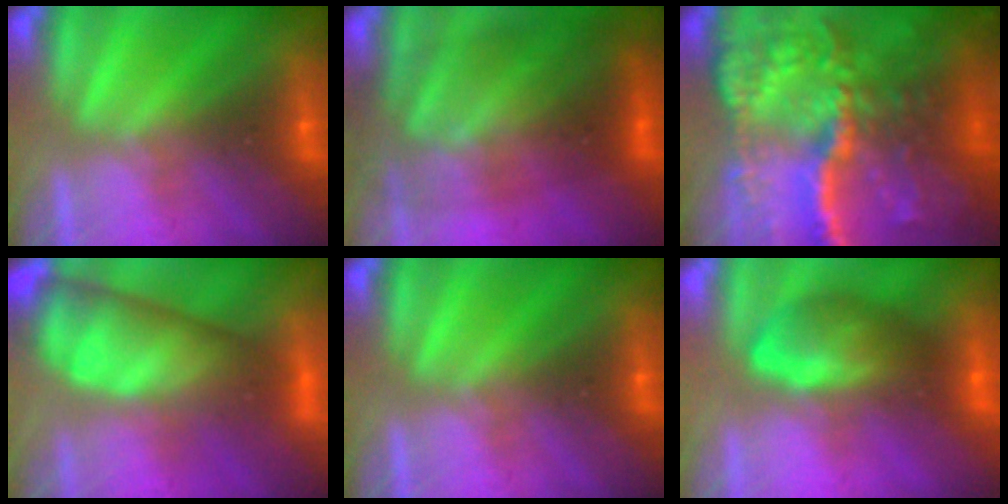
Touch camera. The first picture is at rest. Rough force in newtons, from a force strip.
{"total": 11.8}
{"total": 7.6}
{"total": 10.2}
{"total": 0.0}
{"total": 7.7}